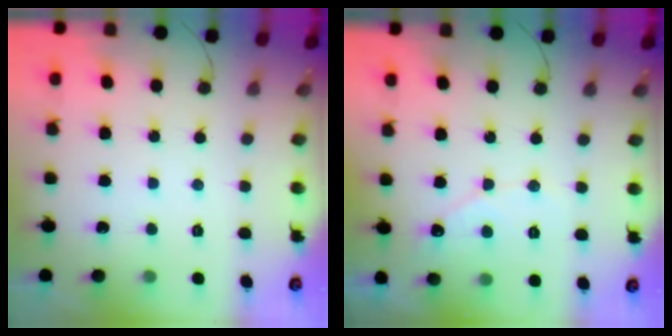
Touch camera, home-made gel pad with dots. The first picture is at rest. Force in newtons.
{"total": 5.0, "press": 5.0, "slide": 0.3}